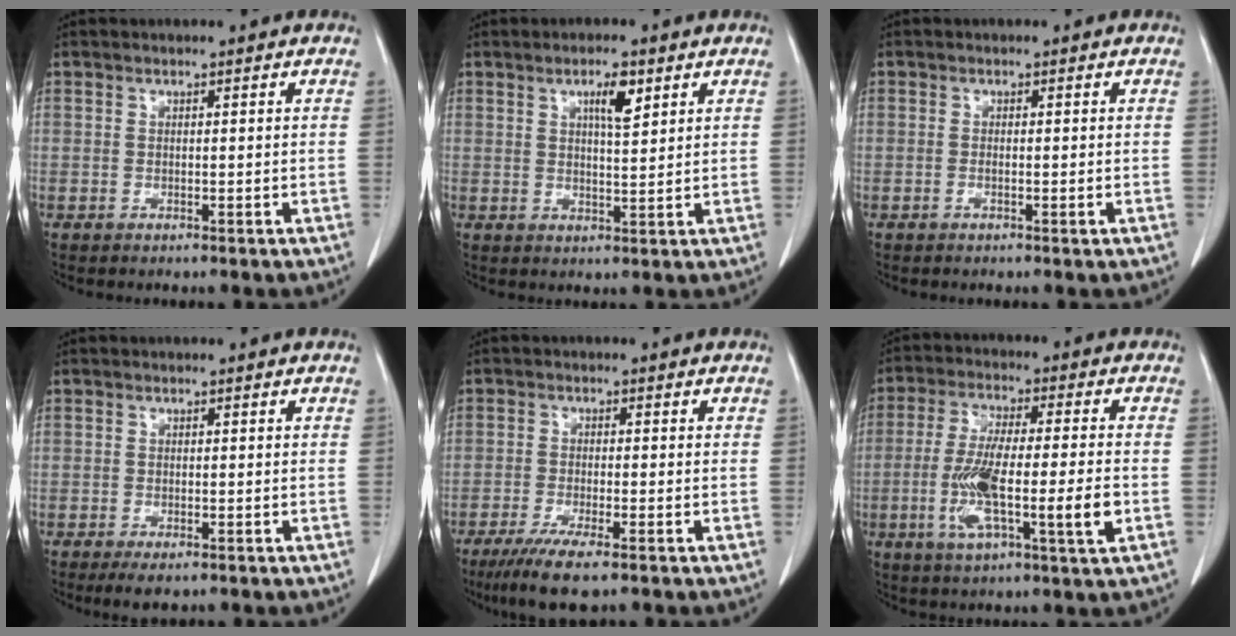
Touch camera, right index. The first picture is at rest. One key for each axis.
{"total": 4.3, "fx": 2.2, "fy": 0.8, "fz": 3.6, "tx": -0.062, "ty": -0.001, "tz": 0.037}
{"total": 1.0, "fx": -0.4, "fy": 0.1, "fz": 0.9, "tx": -0.014, "ty": -0.001, "tz": -0.004}
{"total": 2.2, "fx": -1.3, "fy": 1.1, "fz": 1.5, "tx": -0.024, "ty": -0.002, "tz": -0.014}
{"total": 6.5, "fx": -4.3, "fy": 0.8, "fz": 4.8, "tx": -0.087, "ty": -0.016, "tz": -0.073}
{"total": 13.2, "fx": -3.0, "fy": 1.3, "fz": 12.8, "tx": -0.239, "ty": -0.010, "tz": -0.055}